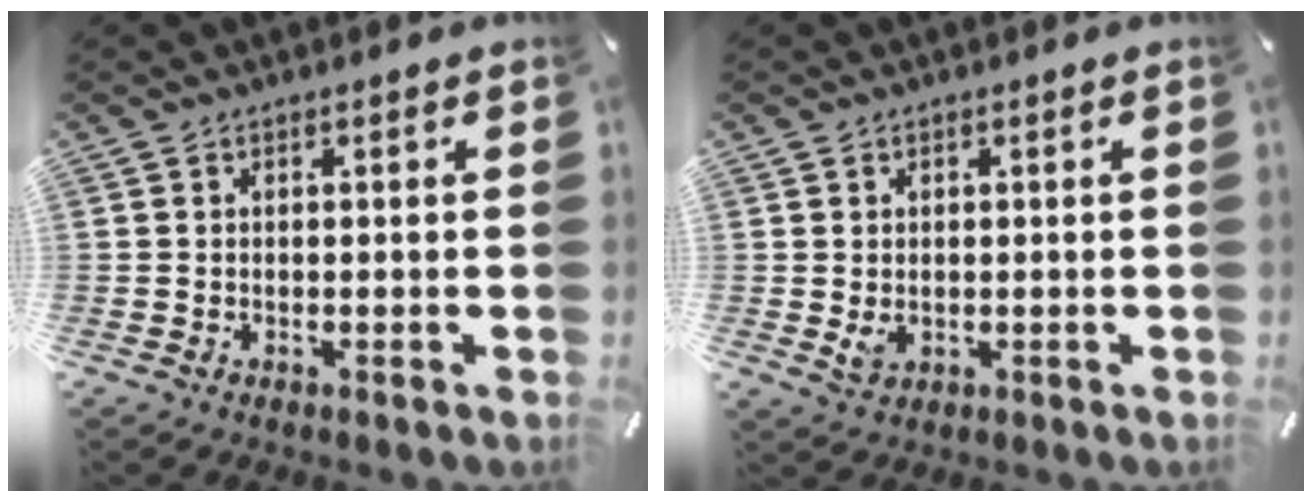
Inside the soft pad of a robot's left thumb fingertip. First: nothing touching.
{"total": 2.4, "force": [0.1, 1.9, 1.4], "torque": [-0.022, -0.004, 0.000]}